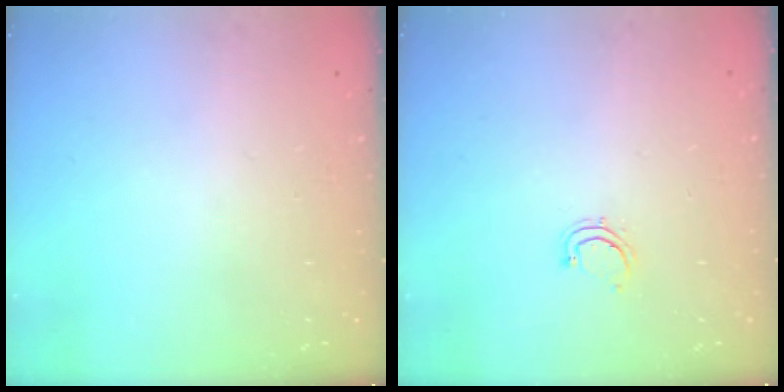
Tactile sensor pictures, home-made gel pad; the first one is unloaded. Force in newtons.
{"total": 3.7, "press": 3.5, "slide": 1.2}